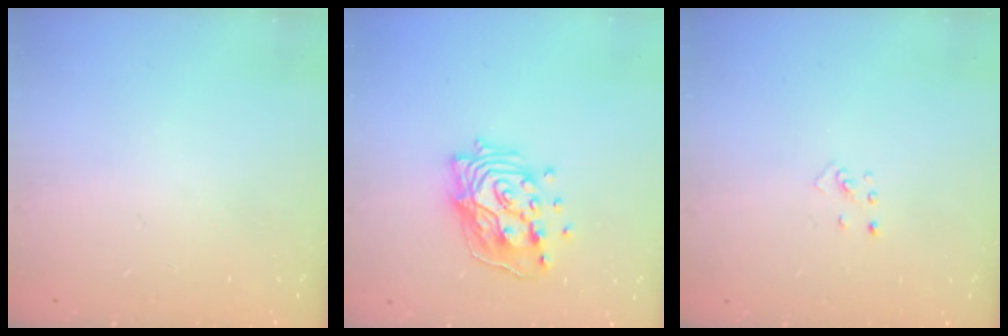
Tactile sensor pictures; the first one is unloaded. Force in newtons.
{"total": 15.9, "press": 15.9, "slide": 1.5}
{"total": 2.0, "press": 2.0, "slide": 0.3}